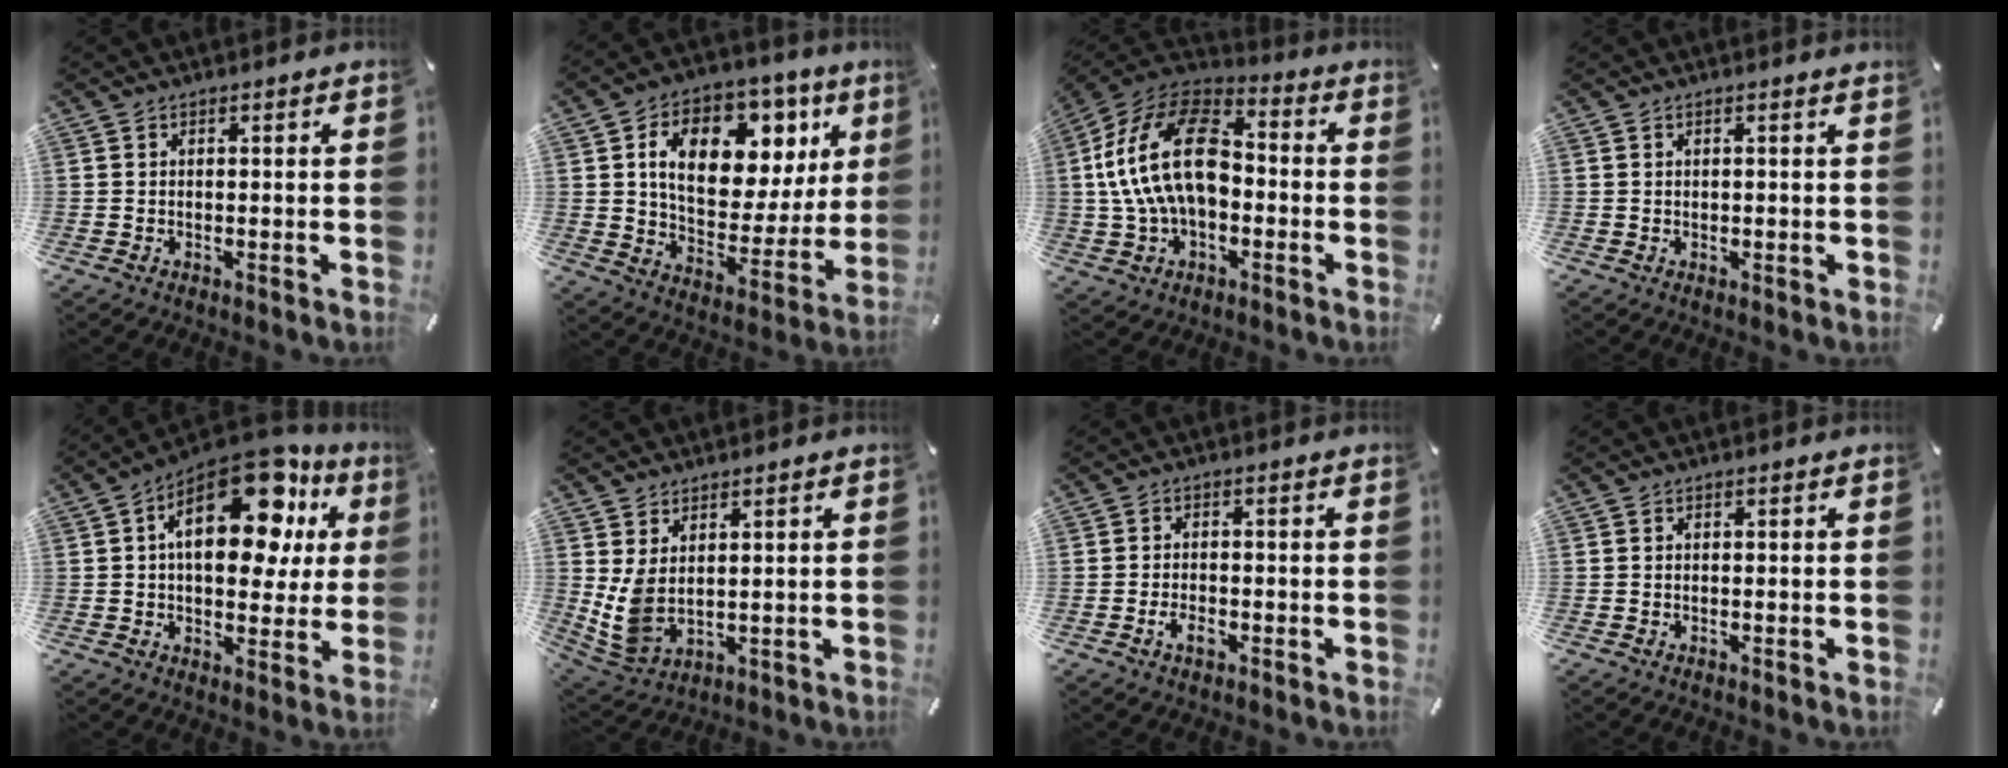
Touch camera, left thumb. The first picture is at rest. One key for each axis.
{"total": 17.7, "fx": 7.7, "fy": 11.7, "fz": 10.9, "tx": -0.161, "ty": -0.038, "tz": 0.133}
{"total": 20.9, "fx": -0.3, "fy": 13.9, "fz": 15.6, "tx": -0.324, "ty": 0.028, "tz": -0.010}
{"total": 0.9, "fx": 0.2, "fy": 0.1, "fz": 0.9, "tx": -0.015, "ty": -0.002, "tz": 0.003}
{"total": 20.7, "fx": 8.4, "fy": 11.4, "fz": 15.1, "tx": -0.220, "ty": -0.051, "tz": 0.140}
{"total": 6.3, "fx": 1.9, "fy": 4.0, "fz": 4.4, "tx": -0.123, "ty": -0.025, "tz": 0.034}
{"total": 3.2, "fx": -1.6, "fy": 1.8, "fz": 2.1, "tx": -0.044, "ty": 0.004, "tz": -0.029}
{"total": 0.0}